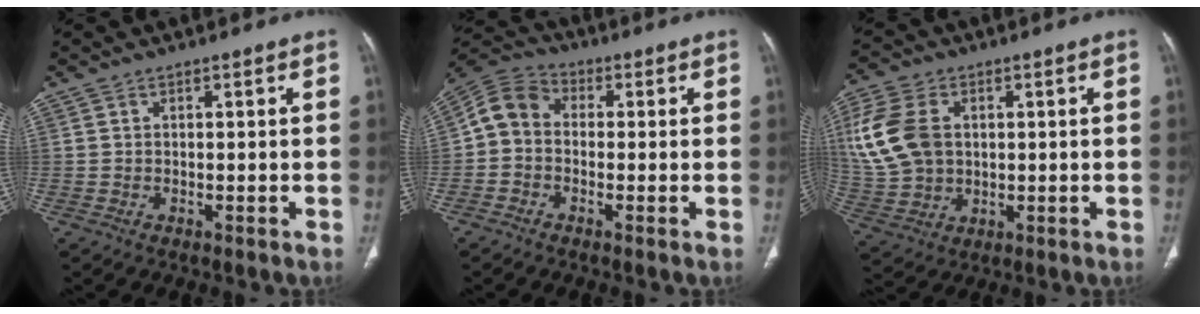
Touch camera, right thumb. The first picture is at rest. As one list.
[{"total": 7.2, "force": [-0.6, 5.8, 4.1], "torque": [-0.066, 0.024, -0.033]}, {"total": 13.4, "force": [2.2, 9.7, 9.0], "torque": [-0.178, 0.004, 0.041]}]